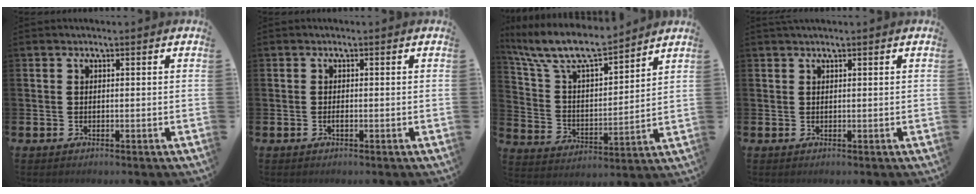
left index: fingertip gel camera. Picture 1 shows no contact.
{"total": 0.6, "force": [-0.4, 0.1, 0.5], "torque": [-0.017, 0.000, -0.005]}
{"total": 10.3, "force": [9.1, 2.4, 4.2], "torque": [-0.127, -0.053, 0.160]}
{"total": 0.7, "force": [0.7, 0.0, 0.3], "torque": [-0.002, 0.000, 0.011]}